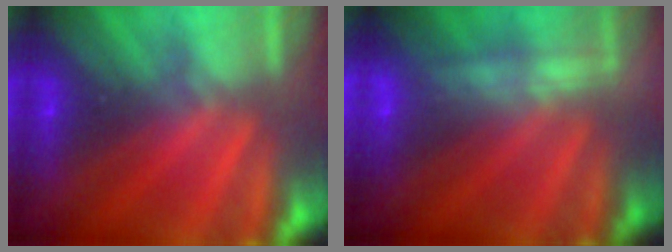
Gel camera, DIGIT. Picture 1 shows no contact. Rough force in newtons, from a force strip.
{"total": 2.3}